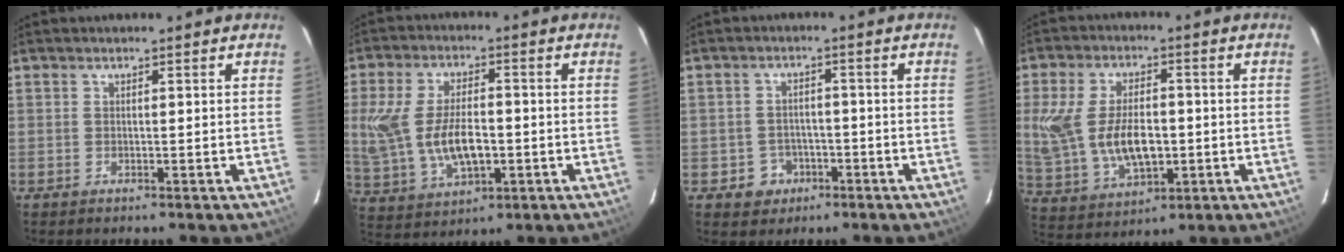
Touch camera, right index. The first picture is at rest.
{"total": 14.8, "force": [-1.1, 7.8, 12.5], "torque": [-0.264, -0.006, -0.005]}
{"total": 5.0, "force": [-2.2, 4.5, 0.6], "torque": [-0.027, 0.017, -0.023]}
{"total": 15.6, "force": [-0.6, 8.9, 12.8], "torque": [-0.271, -0.003, 0.008]}